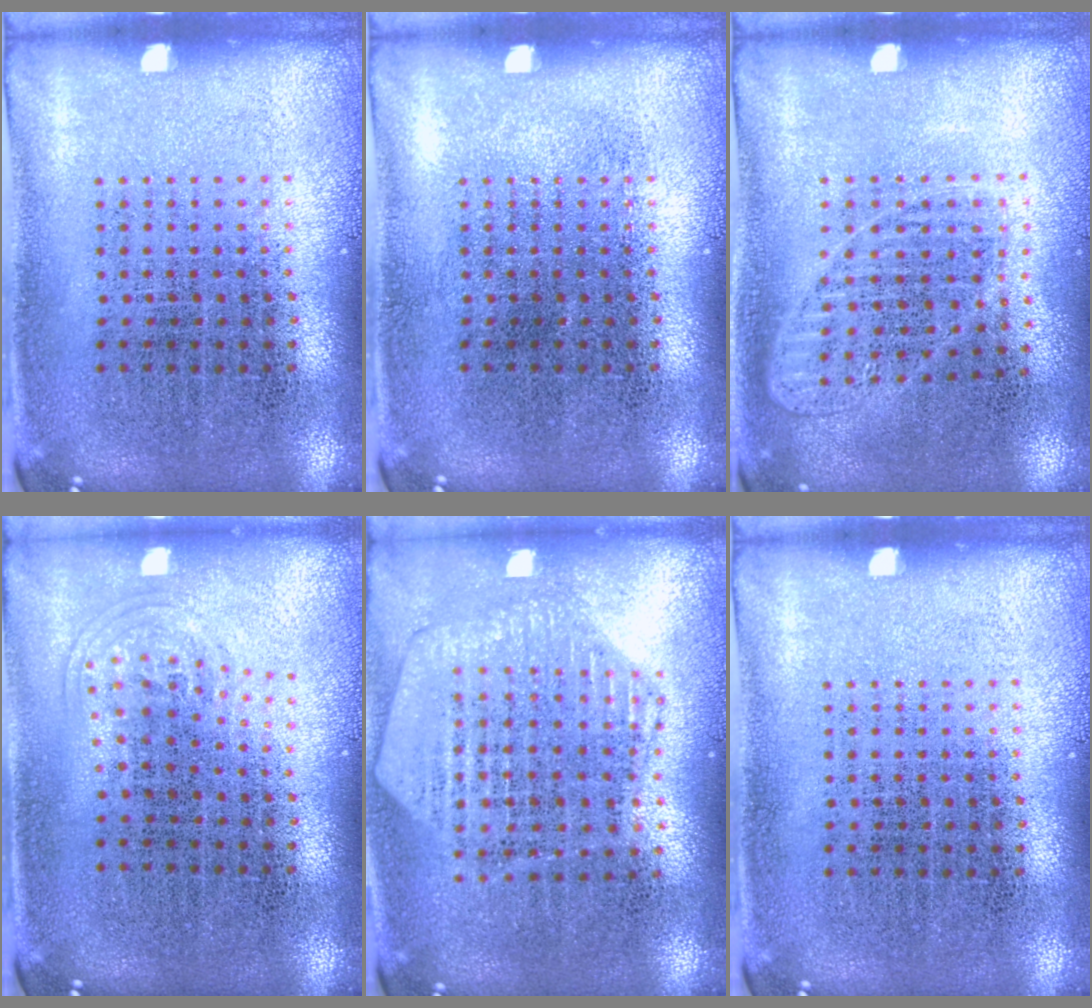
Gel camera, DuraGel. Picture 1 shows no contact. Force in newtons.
{"total": 0.0}
{"total": 1.1, "press": 1.1, "slide": 0.2}
{"total": 1.1, "press": 0.7, "slide": 0.7}
{"total": 1.2, "press": 1.2, "slide": 0.1}
{"total": 0.0}